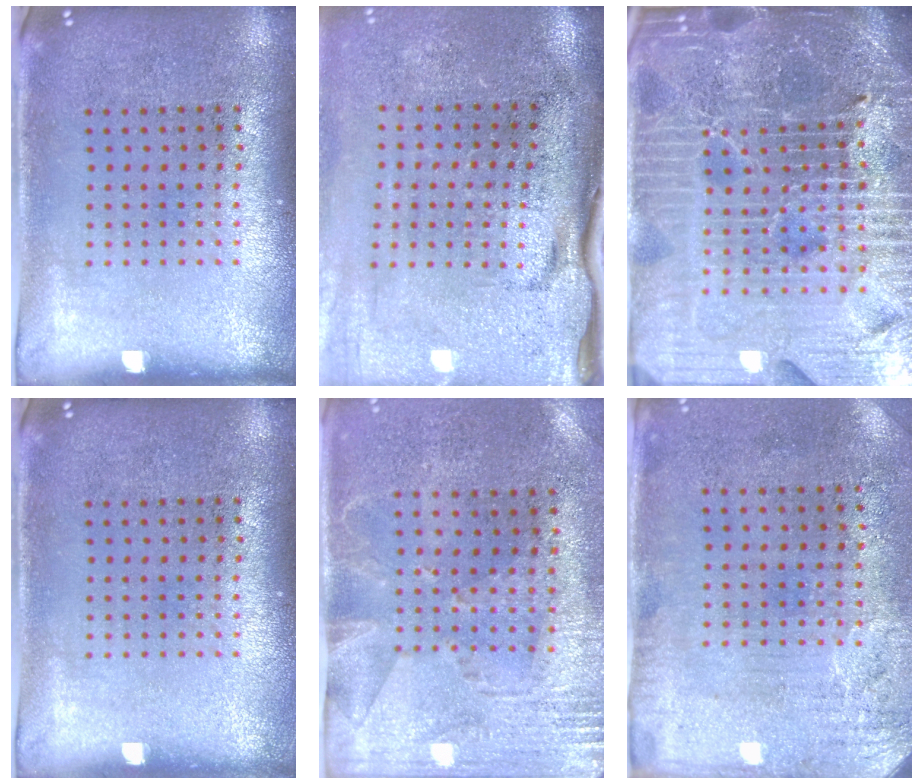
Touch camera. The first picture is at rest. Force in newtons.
{"total": 4.4, "press": 3.6, "slide": 2.5}
{"total": 7.3, "press": 6.3, "slide": 3.7}
{"total": 0.0}
{"total": 2.8, "press": 2.3, "slide": 1.5}
{"total": 3.3, "press": 2.6, "slide": 2.0}